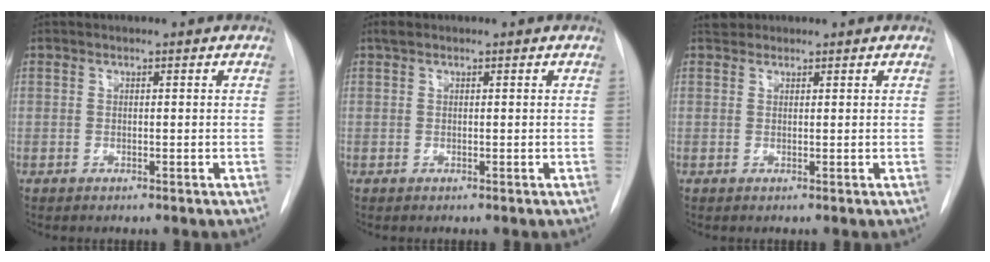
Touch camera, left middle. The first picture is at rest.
{"total": 0.9, "force": [0.7, 0.4, 0.4], "torque": [-0.011, 0.014, 0.012]}
{"total": 1.4, "force": [1.2, 0.7, -0.1], "torque": [-0.001, 0.010, 0.018]}